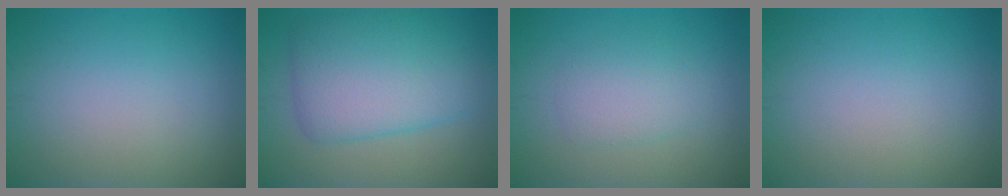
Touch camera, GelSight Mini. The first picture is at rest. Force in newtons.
{"total": 7.7, "press": 7.7, "slide": 0.1}
{"total": 2.4, "press": 2.4, "slide": 0.2}
{"total": 0.0}